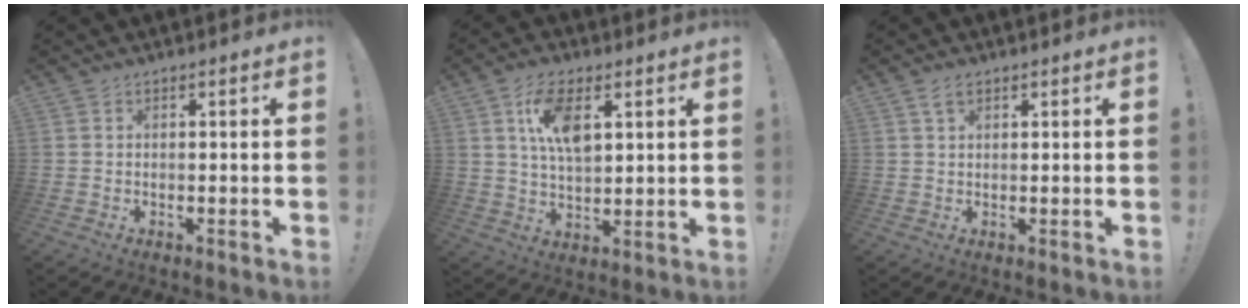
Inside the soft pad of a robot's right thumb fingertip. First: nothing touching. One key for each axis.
{"total": 11.4, "fx": 4.4, "fy": 6.0, "fz": 8.7, "tx": -0.146, "ty": 0.000, "tz": 0.081}
{"total": 2.6, "fx": 1.7, "fy": 1.4, "fz": 1.5, "tx": -0.020, "ty": -0.003, "tz": 0.029}